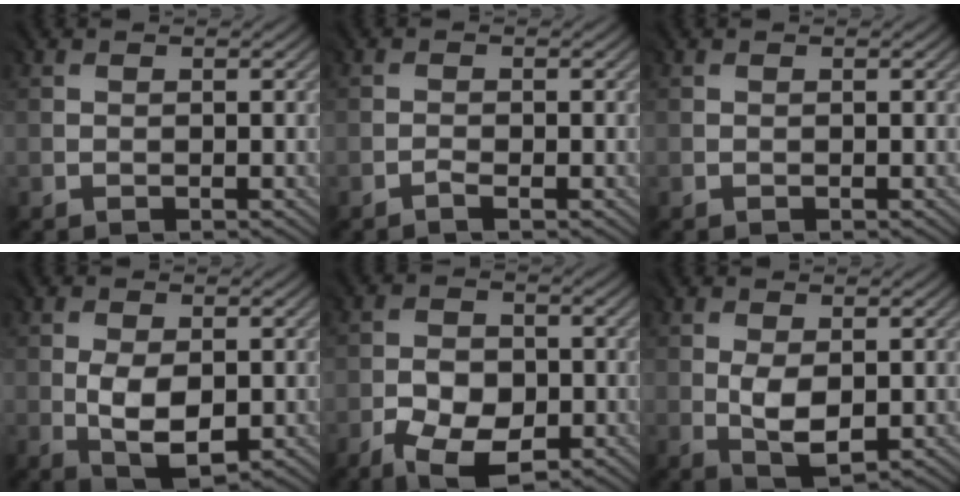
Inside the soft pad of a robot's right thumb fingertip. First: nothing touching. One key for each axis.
{"total": 0.8, "fx": -0.8, "fy": -0.2, "fz": 0.0, "tx": -0.003, "ty": -0.002, "tz": -0.015}
{"total": 0.0}
{"total": 5.8, "fx": -1.0, "fy": 3.2, "fz": 4.7, "tx": -0.096, "ty": -0.011, "tz": -0.010}
{"total": 8.0, "fx": -4.6, "fy": 4.1, "fz": 5.1, "tx": -0.102, "ty": -0.016, "tz": -0.087}
{"total": 4.2, "fx": -0.3, "fy": 2.3, "fz": 3.5, "tx": -0.080, "ty": -0.009, "tz": 0.003}